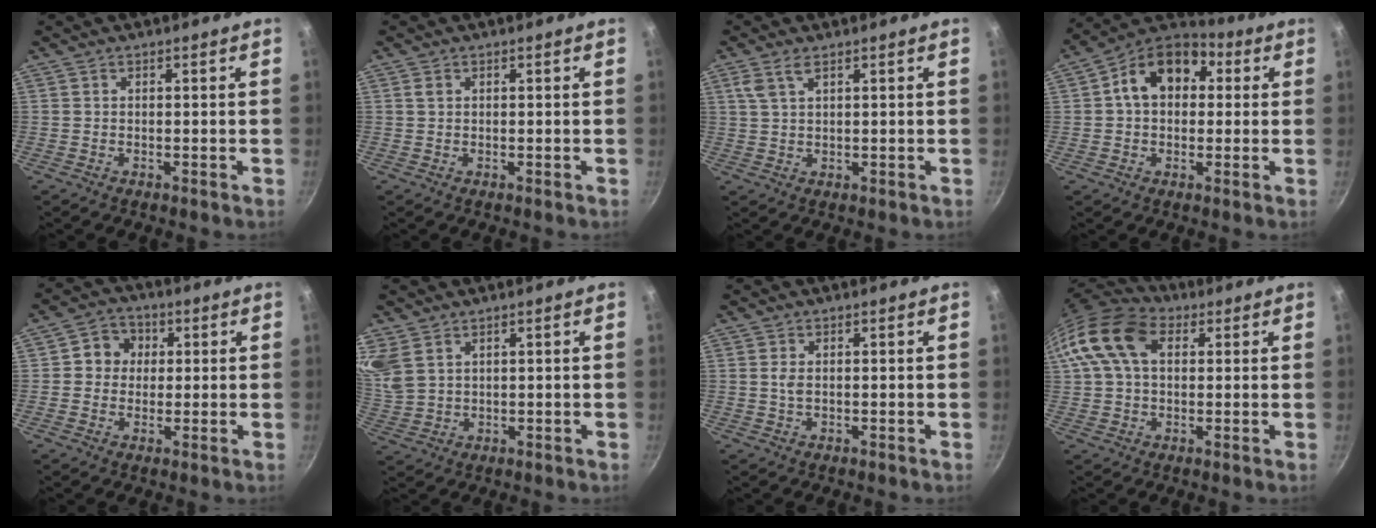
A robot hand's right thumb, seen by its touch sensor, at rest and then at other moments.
{"total": 0.9, "force": [0.3, 0.7, 0.5], "torque": [-0.008, 0.000, 0.005]}
{"total": 3.5, "force": [1.8, 1.5, 2.6], "torque": [-0.049, -0.002, 0.041]}
{"total": 13.8, "force": [2.6, 10.0, 9.1], "torque": [-0.111, 0.029, 0.020]}
{"total": 6.1, "force": [1.2, 5.5, 2.3], "torque": [0.000, 0.005, 0.006]}
{"total": 7.1, "force": [4.1, 4.4, 3.7], "torque": [-0.067, -0.009, 0.090]}
{"total": 1.6, "force": [0.3, 0.8, 1.3], "torque": [-0.026, -0.001, 0.004]}
{"total": 14.1, "force": [3.9, 9.3, 9.8], "torque": [-0.174, 0.019, 0.051]}